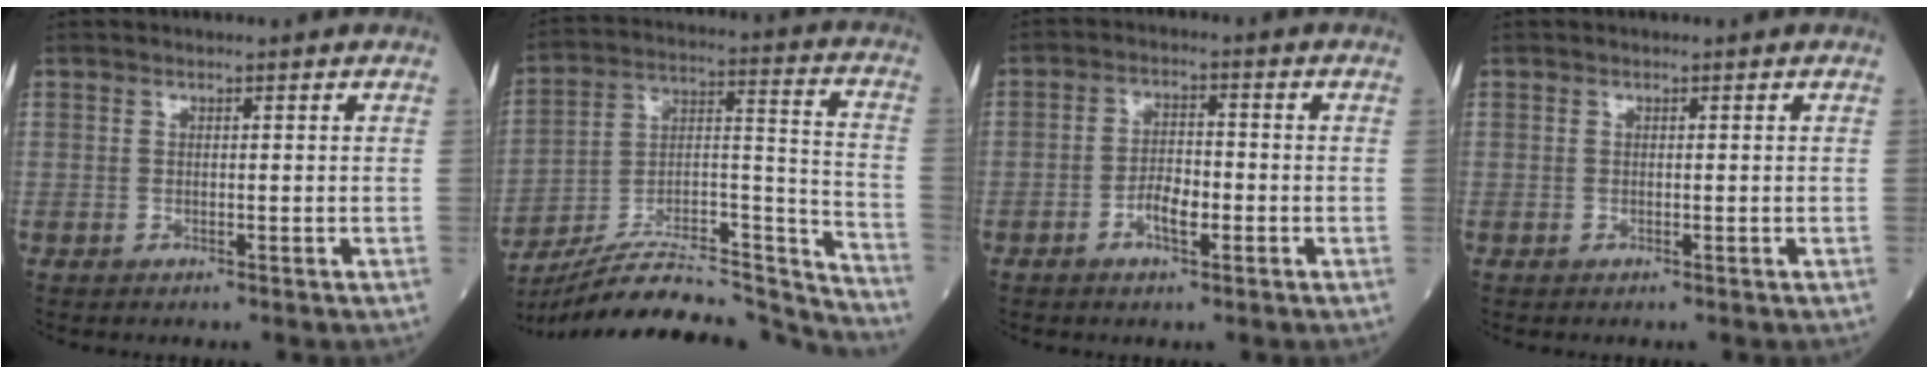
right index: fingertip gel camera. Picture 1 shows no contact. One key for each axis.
{"total": 27.1, "fx": -25.6, "fy": 2.3, "fz": 8.6, "tx": -0.126, "ty": 0.022, "tz": -0.394}
{"total": 4.1, "fx": -1.7, "fy": 1.1, "fz": 3.6, "tx": -0.070, "ty": 0.004, "tz": -0.034}
{"total": 0.0}